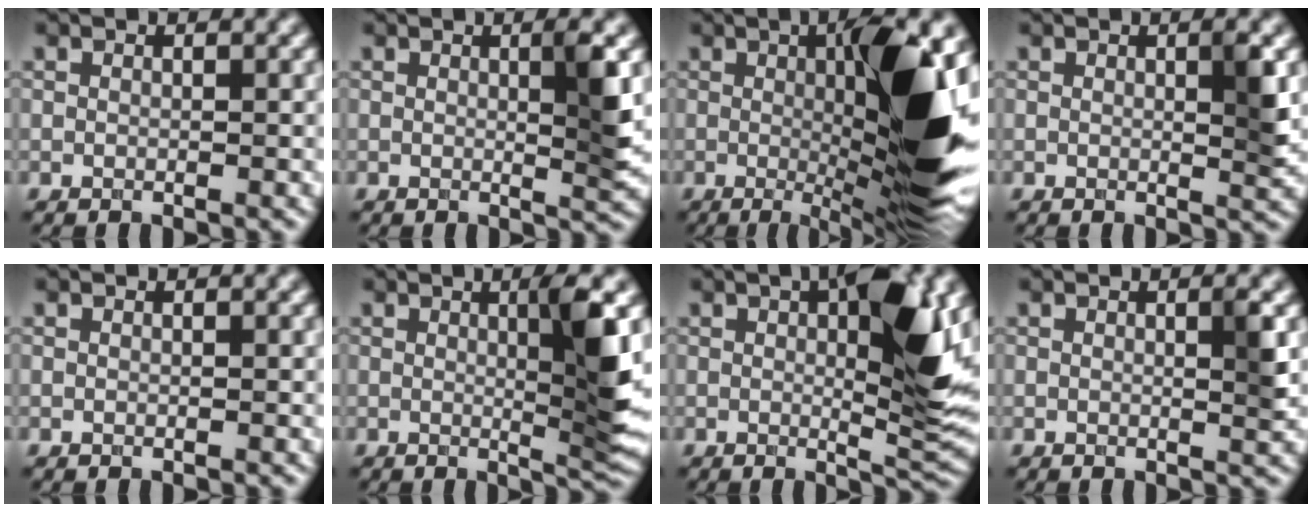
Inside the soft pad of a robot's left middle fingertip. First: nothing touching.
{"total": 3.3, "force": [0.6, 0.4, 3.2], "torque": [-0.044, -0.007, 0.007]}
{"total": 12.4, "force": [0.4, 2.6, 12.1], "torque": [-0.156, -0.008, 0.008]}
{"total": 2.4, "force": [0.4, 0.3, 2.3], "torque": [-0.030, -0.004, 0.004]}
{"total": 0.0}
{"total": 5.6, "force": [1.0, 0.7, 5.4], "torque": [-0.080, -0.006, 0.021]}
{"total": 8.8, "force": [1.8, 2.4, 8.3], "torque": [-0.109, 0.004, 0.025]}
{"total": 1.8, "force": [0.3, 0.3, 1.7], "torque": [-0.023, -0.001, 0.000]}